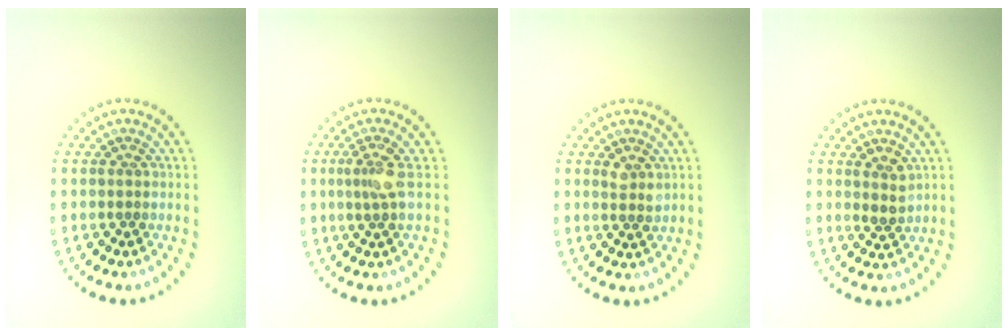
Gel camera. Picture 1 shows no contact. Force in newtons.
{"total": 2.1, "press": 1.5, "slide": 1.4}
{"total": 1.2, "press": 1.1, "slide": 0.3}
{"total": 1.5, "press": 1.2, "slide": 0.9}